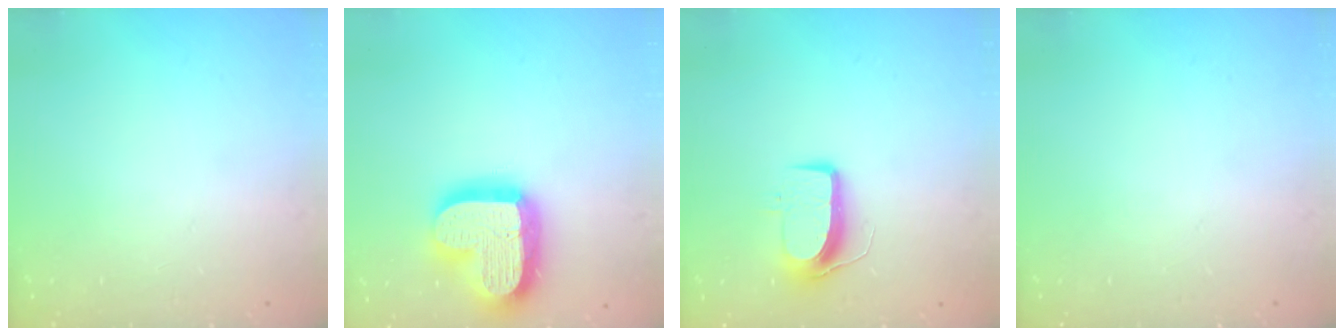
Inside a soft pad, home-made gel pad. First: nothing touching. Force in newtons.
{"total": 21.5, "press": 21.4, "slide": 1.8}
{"total": 9.9, "press": 9.8, "slide": 1.1}
{"total": 0.0}